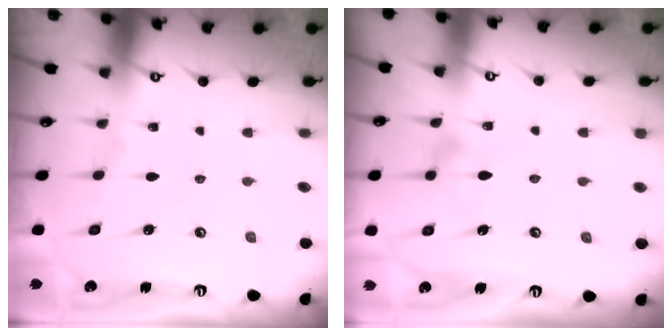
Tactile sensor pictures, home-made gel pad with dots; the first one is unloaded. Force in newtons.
{"total": 8.3, "press": 8.2, "slide": 0.4}